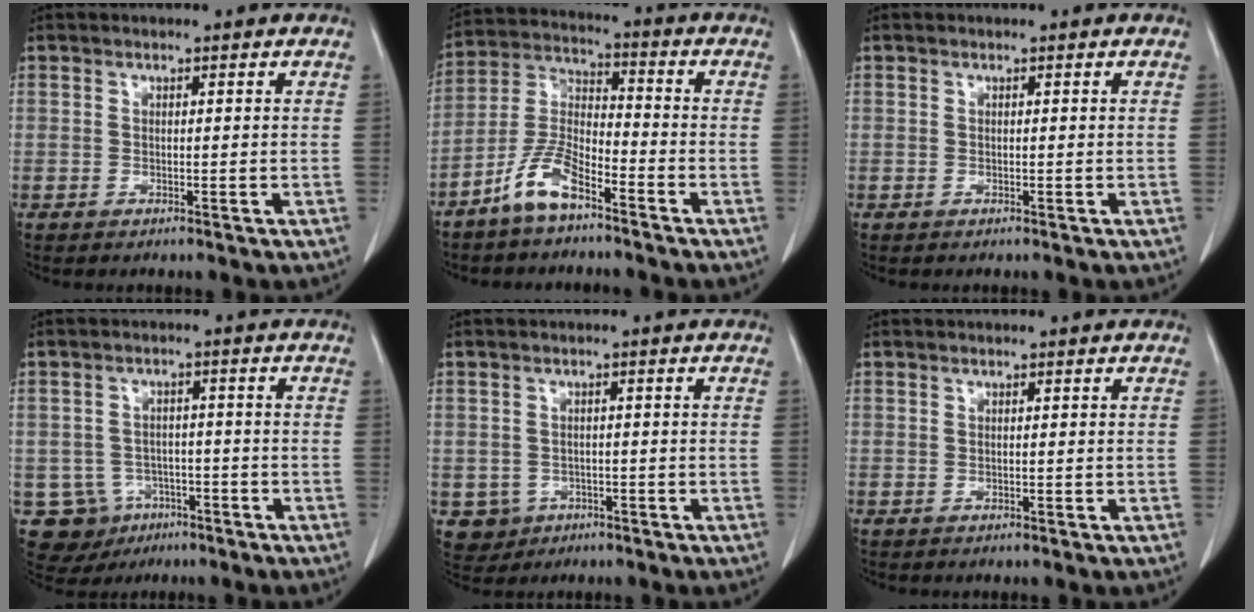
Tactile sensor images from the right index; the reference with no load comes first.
{"total": 8.3, "force": [-5.7, 2.4, 5.5], "torque": [-0.124, 0.001, -0.120]}
{"total": 0.0}
{"total": 8.5, "force": [-3.5, 7.7, 1.1], "torque": [-0.025, 0.011, -0.041]}
{"total": 4.4, "force": [-1.6, 4.1, 0.4], "torque": [-0.001, 0.008, -0.019]}
{"total": 0.0}